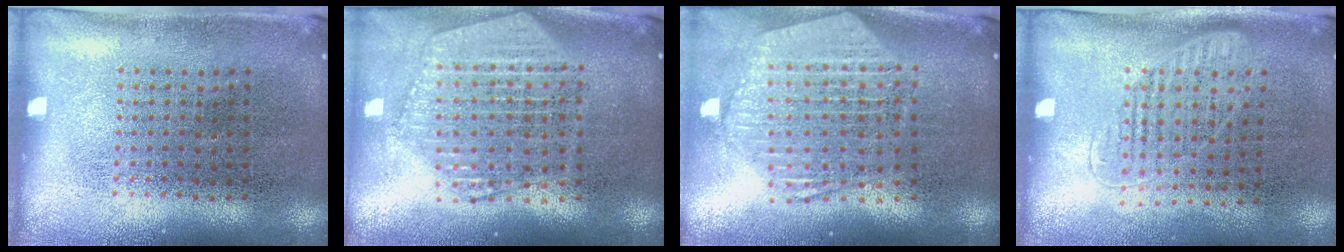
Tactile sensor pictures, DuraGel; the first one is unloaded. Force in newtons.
{"total": 2.4, "press": 2.1, "slide": 1.2}
{"total": 2.6, "press": 2.1, "slide": 1.5}
{"total": 1.2, "press": 1.0, "slide": 0.7}